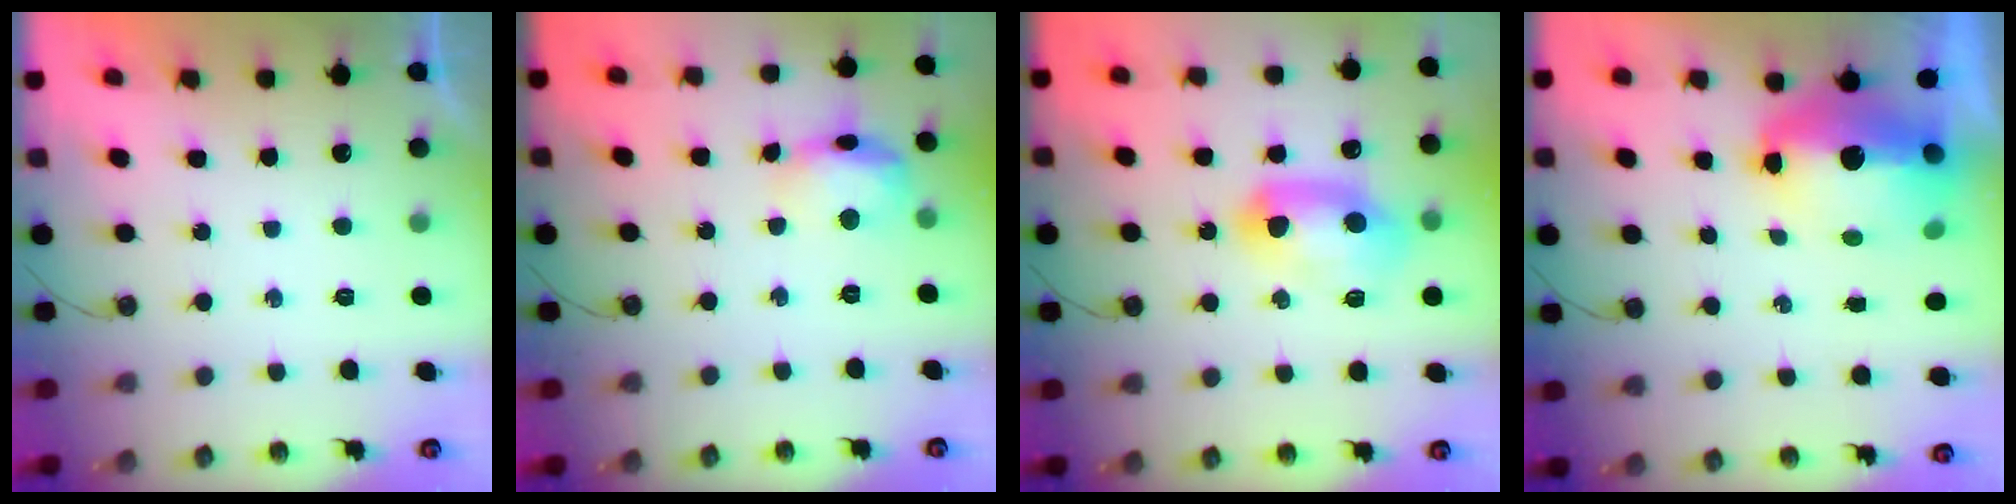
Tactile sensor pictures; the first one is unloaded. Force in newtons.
{"total": 11.8, "press": 10.8, "slide": 4.8}
{"total": 13.5, "press": 13.4, "slide": 0.9}
{"total": 13.7, "press": 13.6, "slide": 1.5}